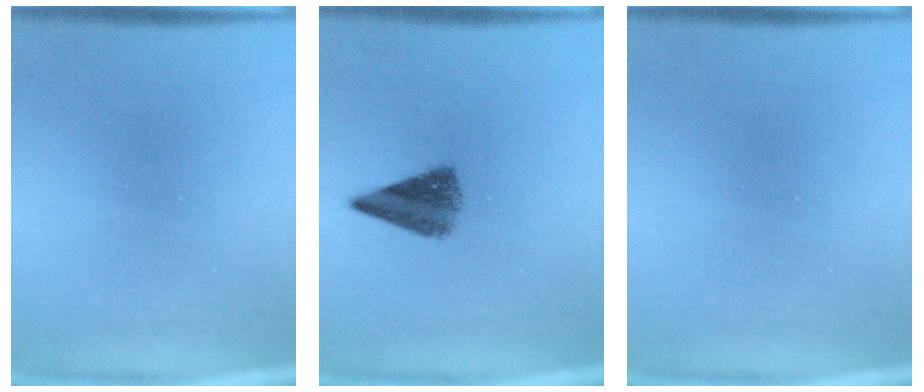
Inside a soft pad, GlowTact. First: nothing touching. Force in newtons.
{"total": 5.1}
{"total": 0.0}